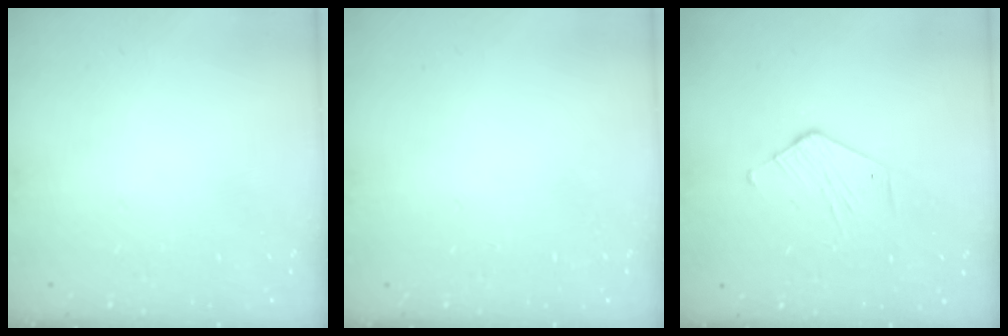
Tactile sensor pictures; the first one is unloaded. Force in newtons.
{"total": 0.0}
{"total": 3.9, "press": 3.9, "slide": 0.4}